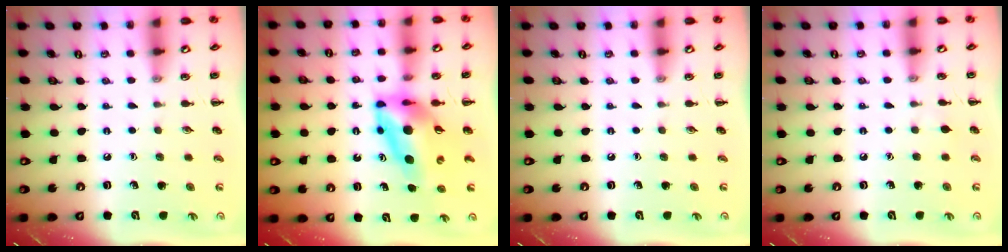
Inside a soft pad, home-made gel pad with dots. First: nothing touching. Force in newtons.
{"total": 11.6, "press": 10.9, "slide": 3.9}
{"total": 0.0}
{"total": 2.8, "press": 2.6, "slide": 1.1}